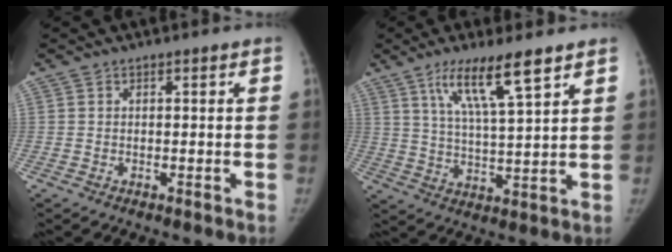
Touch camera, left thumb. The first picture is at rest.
{"total": 11.1, "force": [6.7, 1.5, 8.7], "torque": [-0.156, -0.030, 0.126]}